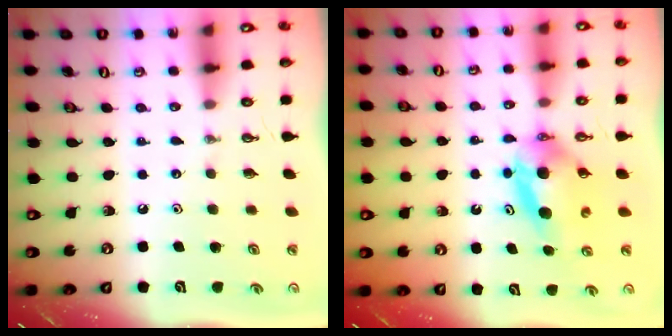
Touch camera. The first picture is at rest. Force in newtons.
{"total": 6.9, "press": 5.6, "slide": 4.0}